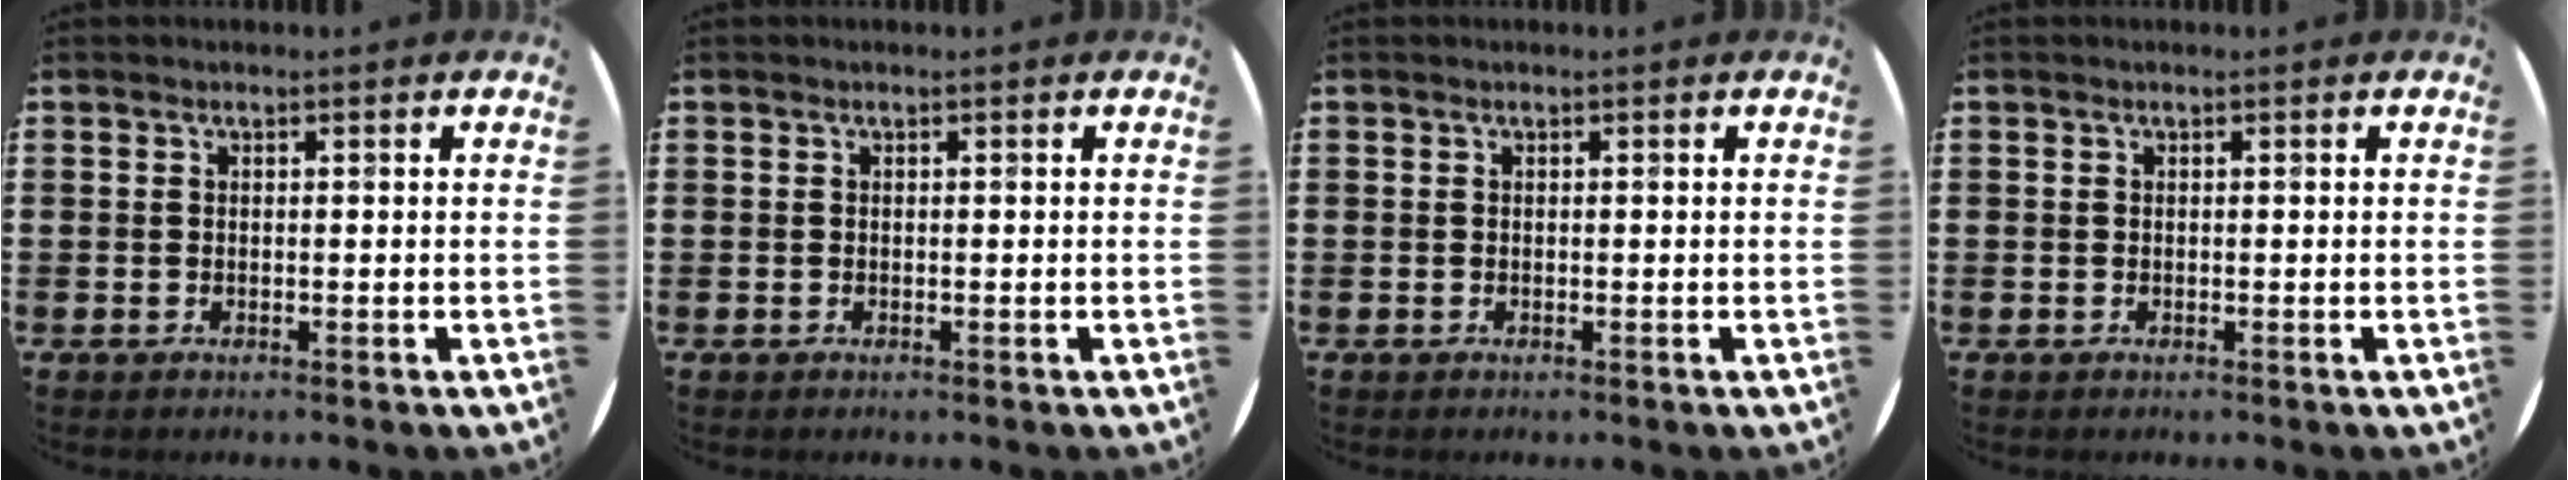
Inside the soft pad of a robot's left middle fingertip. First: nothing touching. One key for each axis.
{"total": 0.0}
{"total": 0.0}
{"total": 0.0}